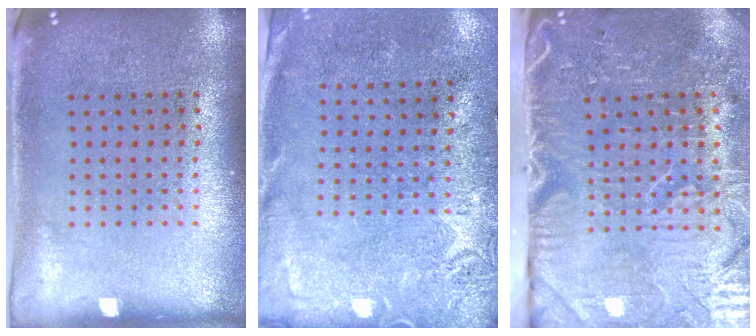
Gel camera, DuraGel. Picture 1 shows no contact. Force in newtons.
{"total": 2.8, "press": 2.3, "slide": 1.6}
{"total": 5.3, "press": 4.4, "slide": 2.9}